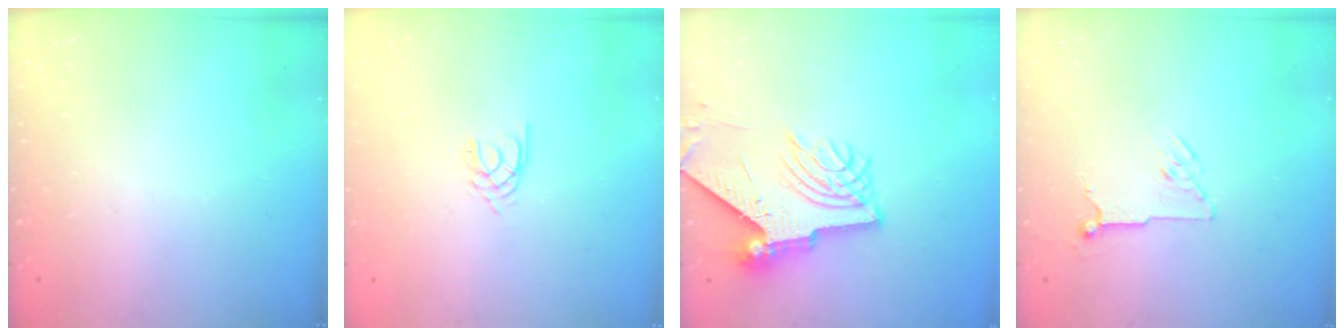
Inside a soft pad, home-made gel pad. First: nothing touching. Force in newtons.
{"total": 1.9, "press": 1.9, "slide": 0.2}
{"total": 9.7, "press": 9.7, "slide": 1.0}
{"total": 6.3, "press": 6.3, "slide": 0.5}